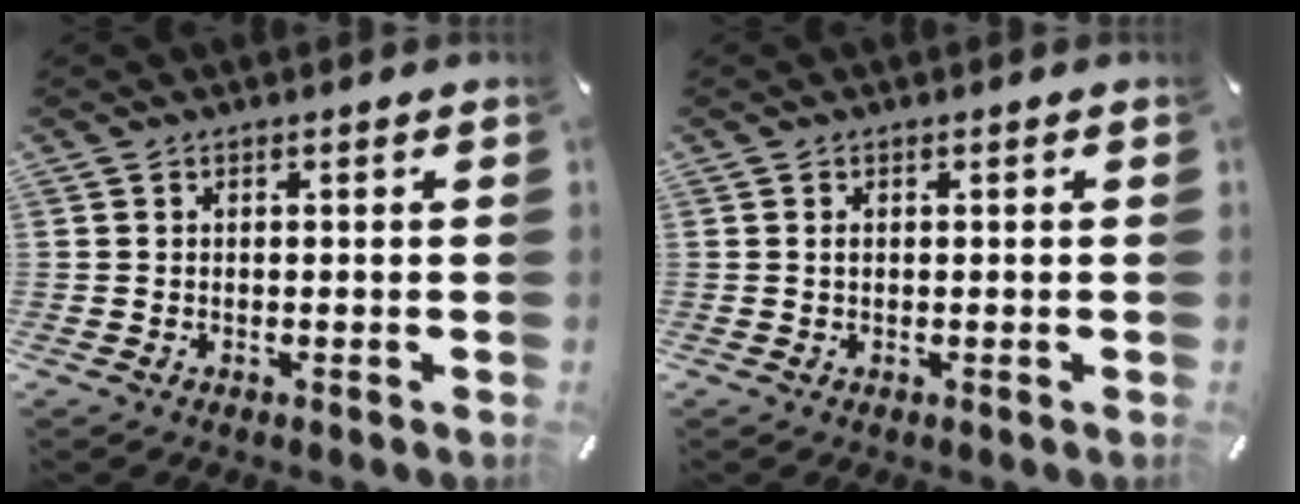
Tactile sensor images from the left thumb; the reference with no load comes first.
{"total": 0.6, "force": [0.1, 0.2, 0.5], "torque": [-0.011, -0.002, 0.001]}